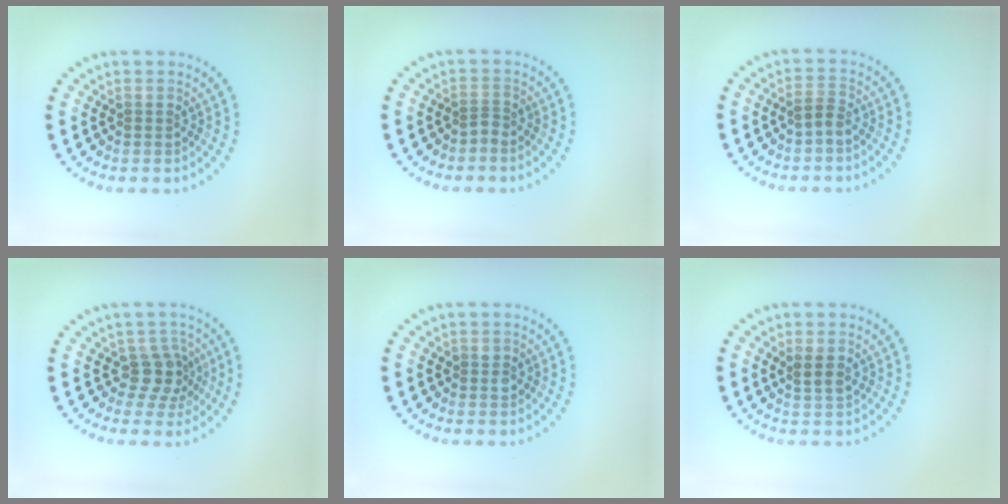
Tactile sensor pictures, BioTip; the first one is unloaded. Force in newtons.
{"total": 0.5, "press": 0.3, "slide": 0.4}
{"total": 1.1, "press": 0.9, "slide": 0.6}
{"total": 2.6, "press": 2.1, "slide": 1.6}
{"total": 1.2, "press": 1.1, "slide": 0.5}
{"total": 1.7, "press": 1.4, "slide": 0.8}